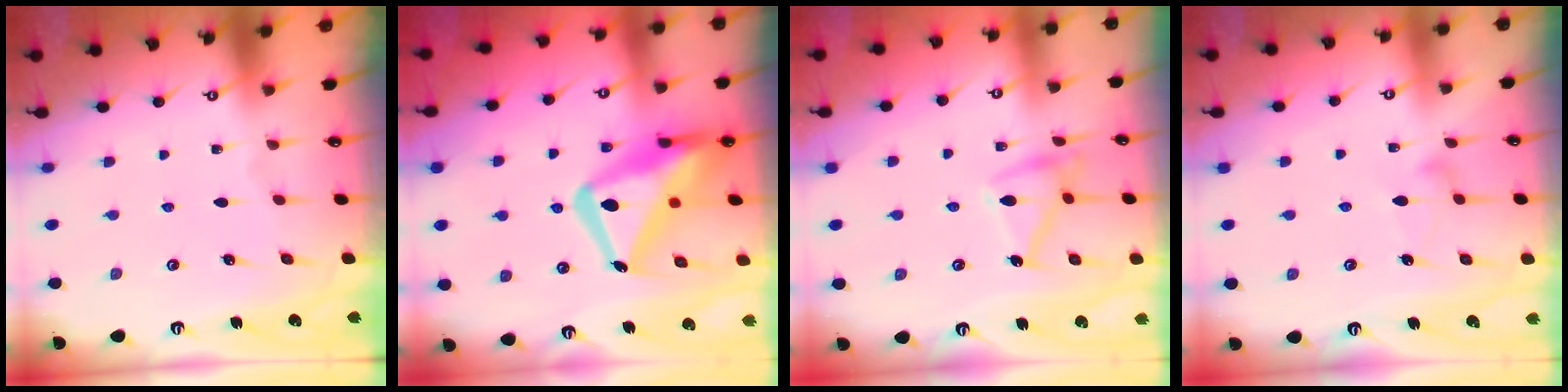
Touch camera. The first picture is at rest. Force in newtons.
{"total": 20.9, "press": 20.8, "slide": 1.8}
{"total": 12.9, "press": 12.9, "slide": 0.3}
{"total": 6.0, "press": 6.0, "slide": 0.3}